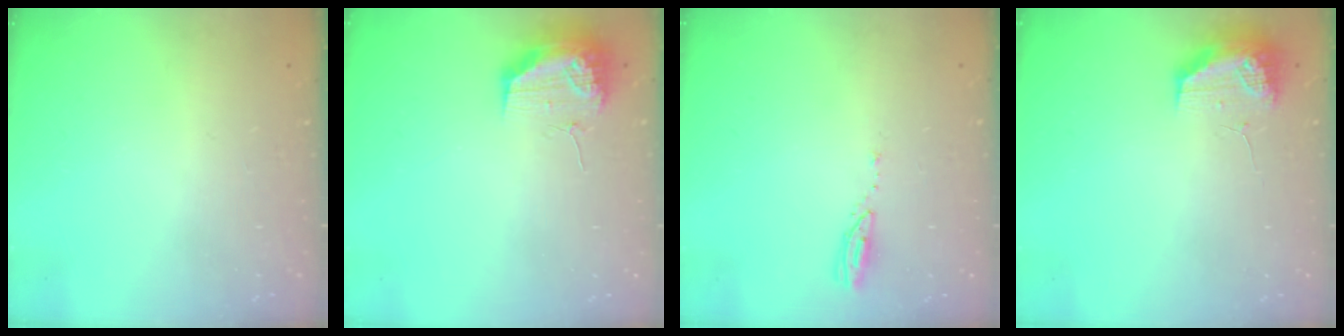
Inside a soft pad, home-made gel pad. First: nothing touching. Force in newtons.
{"total": 13.8, "press": 11.9, "slide": 6.9}
{"total": 3.7, "press": 3.7, "slide": 0.3}
{"total": 9.7, "press": 9.6, "slide": 1.5}